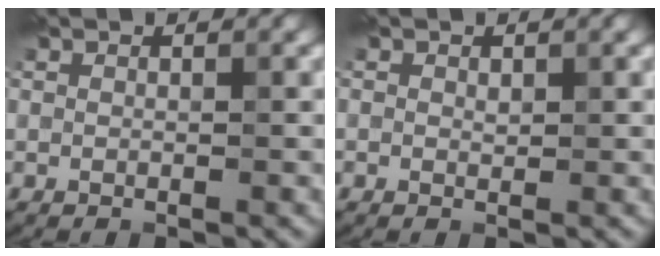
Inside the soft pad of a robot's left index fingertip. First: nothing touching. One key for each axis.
{"total": 0.6, "fx": 0.2, "fy": 0.4, "fz": 0.3, "tx": -0.005, "ty": -0.001, "tz": 0.001}